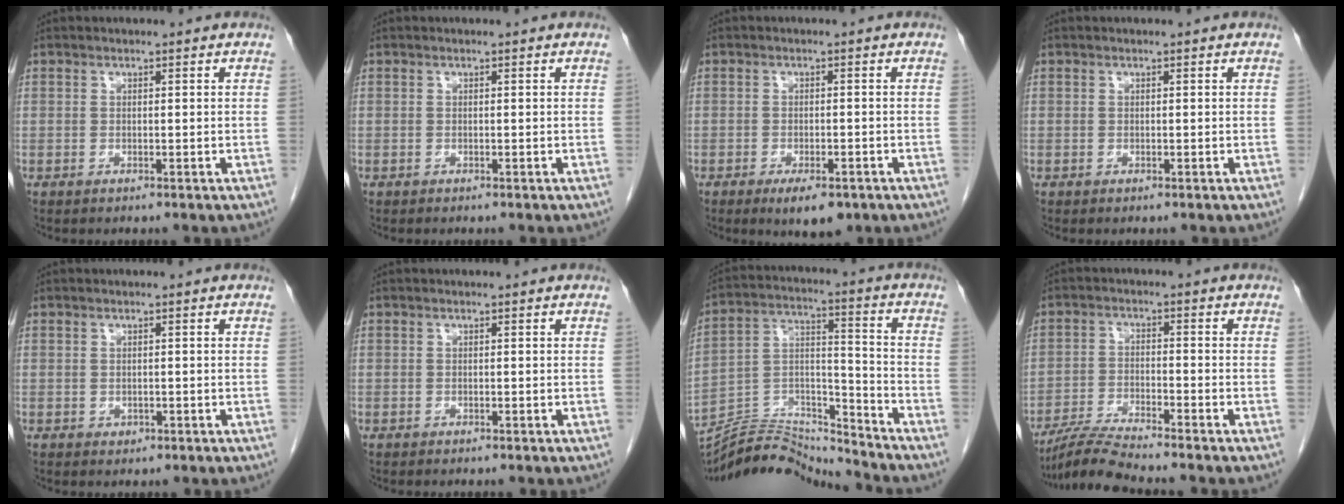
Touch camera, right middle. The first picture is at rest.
{"total": 0.0}
{"total": 5.2, "force": [-3.2, 1.8, 3.6], "torque": [-0.052, -0.006, -0.043]}
{"total": 0.0}
{"total": 0.7, "force": [-0.2, 0.6, 0.3], "torque": [-0.003, 0.001, -0.001]}
{"total": 0.0}
{"total": 14.8, "force": [-14.8, 0.0, 1.0], "torque": [-0.022, 0.038, -0.263]}
{"total": 6.6, "force": [-6.0, -1.3, 2.3], "torque": [-0.050, -0.023, -0.117]}